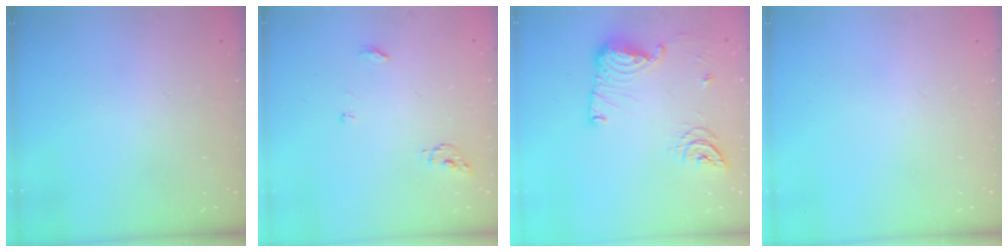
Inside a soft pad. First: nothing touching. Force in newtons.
{"total": 4.6, "press": 4.6, "slide": 0.3}
{"total": 14.3, "press": 14.2, "slide": 1.4}
{"total": 0.0}